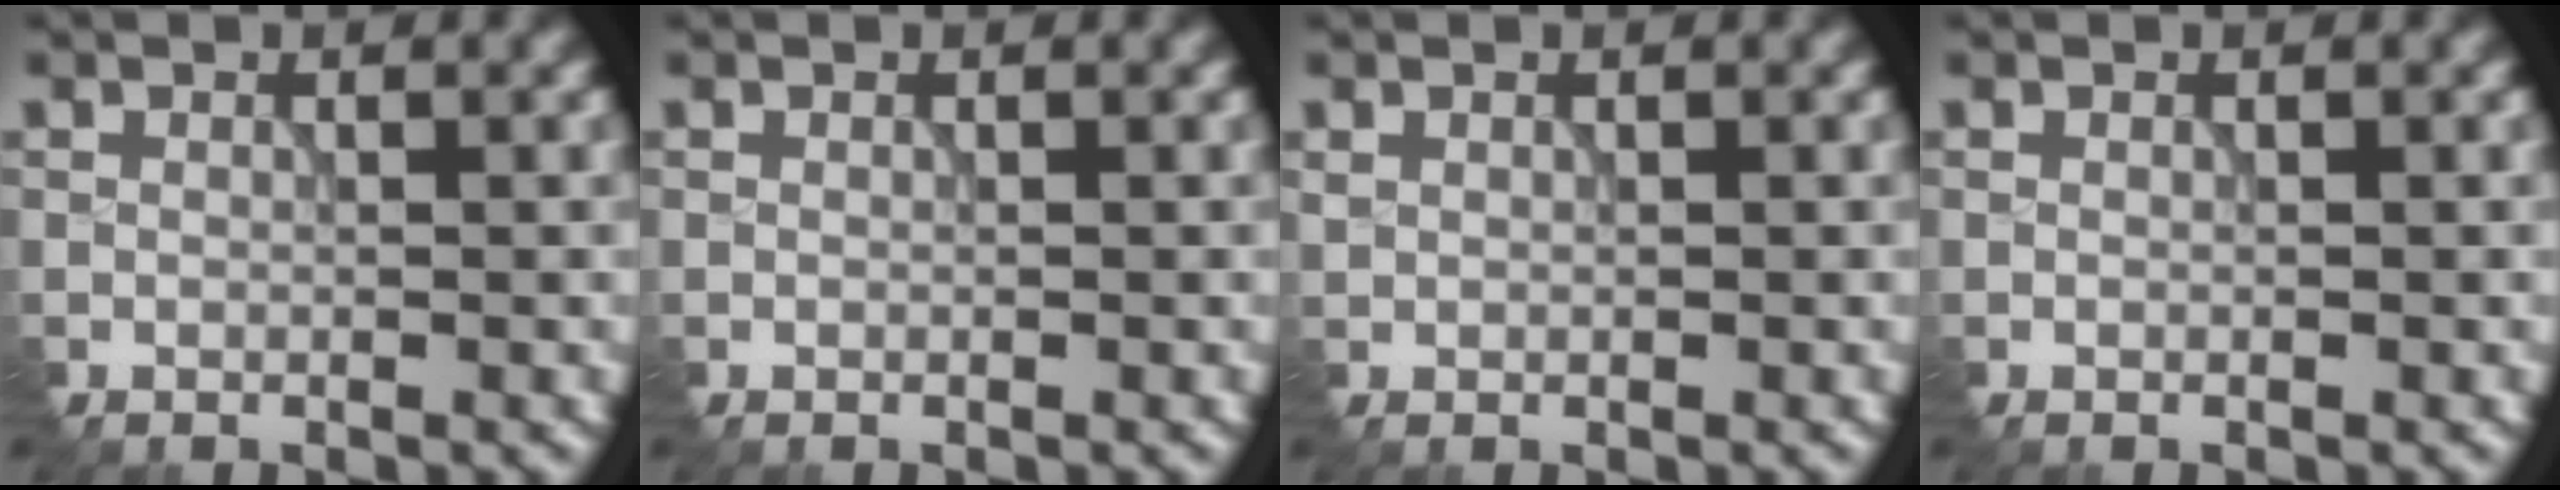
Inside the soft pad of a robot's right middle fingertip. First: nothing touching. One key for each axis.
{"total": 0.0}
{"total": 0.6, "fx": 0.4, "fy": 0.4, "fz": 0.1, "tx": -0.008, "ty": -0.002, "tz": 0.013}
{"total": 0.0}